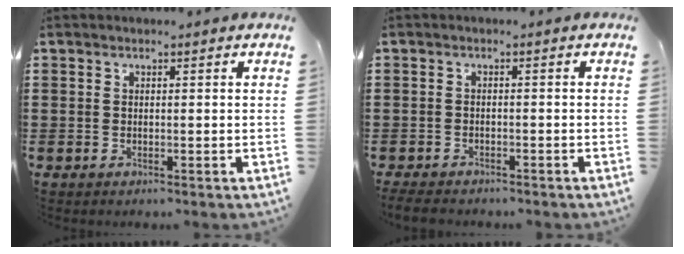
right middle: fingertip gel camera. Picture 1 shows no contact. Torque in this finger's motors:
{"motor_torque": [1.03, -0.25, 0.19, 0.08]}